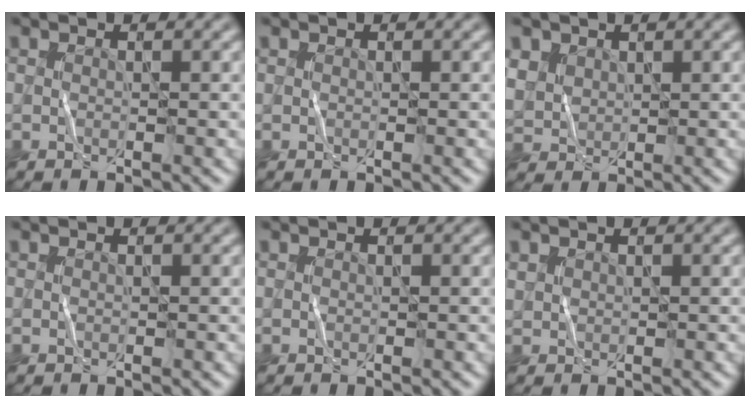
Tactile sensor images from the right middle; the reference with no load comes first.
{"total": 0.0}
{"total": 2.4, "force": [1.5, 1.9, 0.3], "torque": [-0.032, 0.000, 0.037]}
{"total": 0.0}
{"total": 0.0}
{"total": 0.6, "force": [0.5, 0.3, -0.3], "torque": [0.000, 0.001, 0.011]}